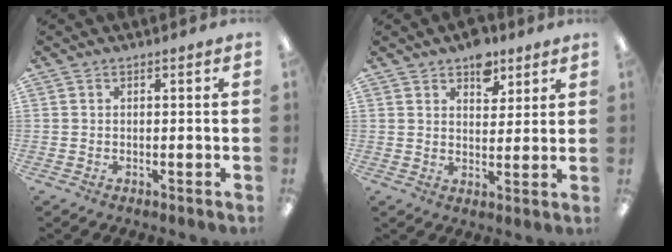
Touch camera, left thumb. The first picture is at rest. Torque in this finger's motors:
{"motor_torque": [0.89, 0.59, 0.75, -0.59, 0.02]}